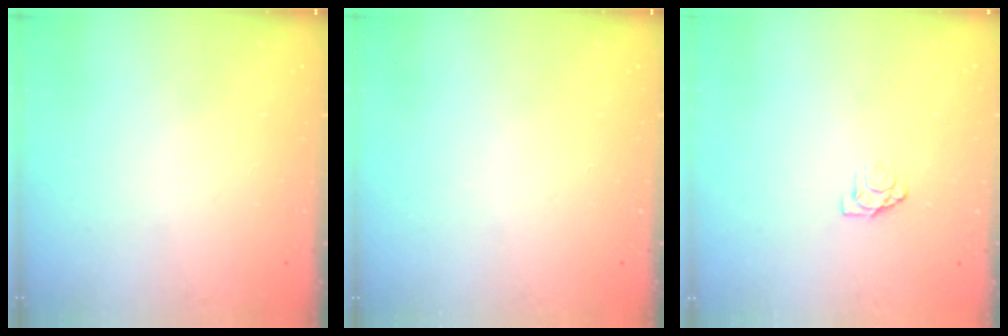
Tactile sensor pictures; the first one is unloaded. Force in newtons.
{"total": 0.0}
{"total": 4.5, "press": 4.5, "slide": 0.3}